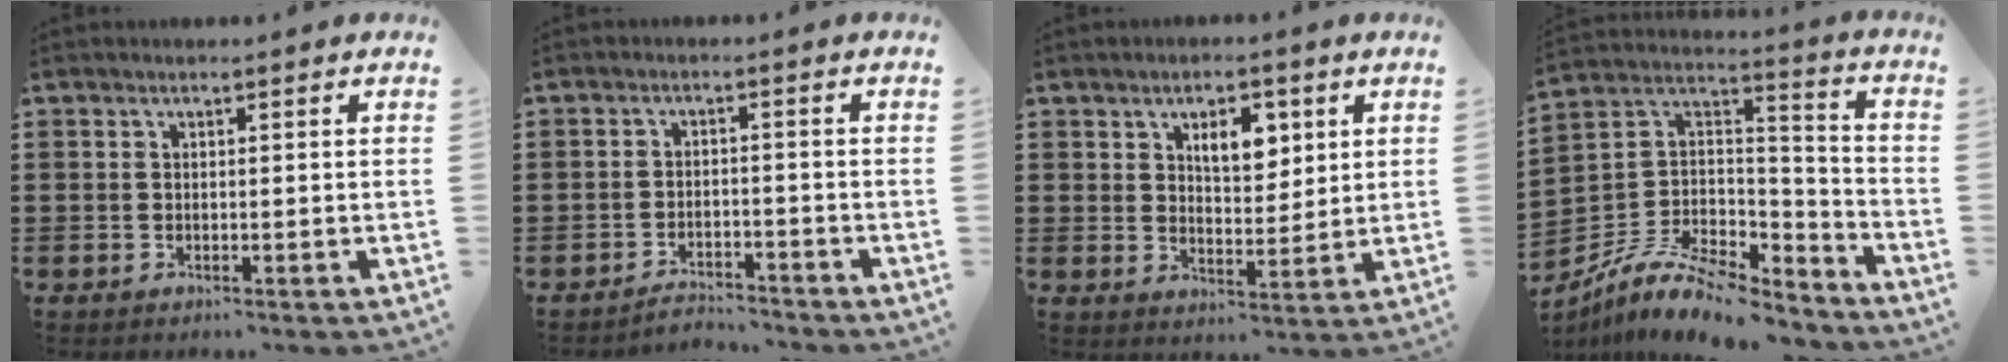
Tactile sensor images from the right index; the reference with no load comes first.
{"total": 2.8, "force": [-2.8, 0.2, -0.1], "torque": [-0.006, 0.002, -0.060]}
{"total": 5.8, "force": [2.7, 3.1, 4.1], "torque": [-0.066, 0.003, 0.040]}
{"total": 10.5, "force": [-8.5, 3.7, 5.1], "torque": [-0.109, 0.018, -0.166]}